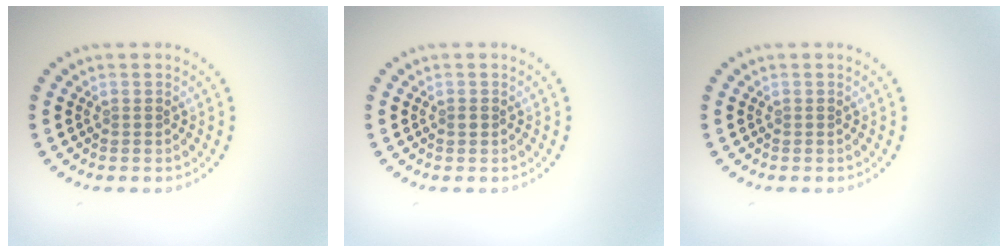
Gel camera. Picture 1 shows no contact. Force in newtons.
{"total": 0.6, "press": 0.6, "slide": 0.1}
{"total": 0.0}